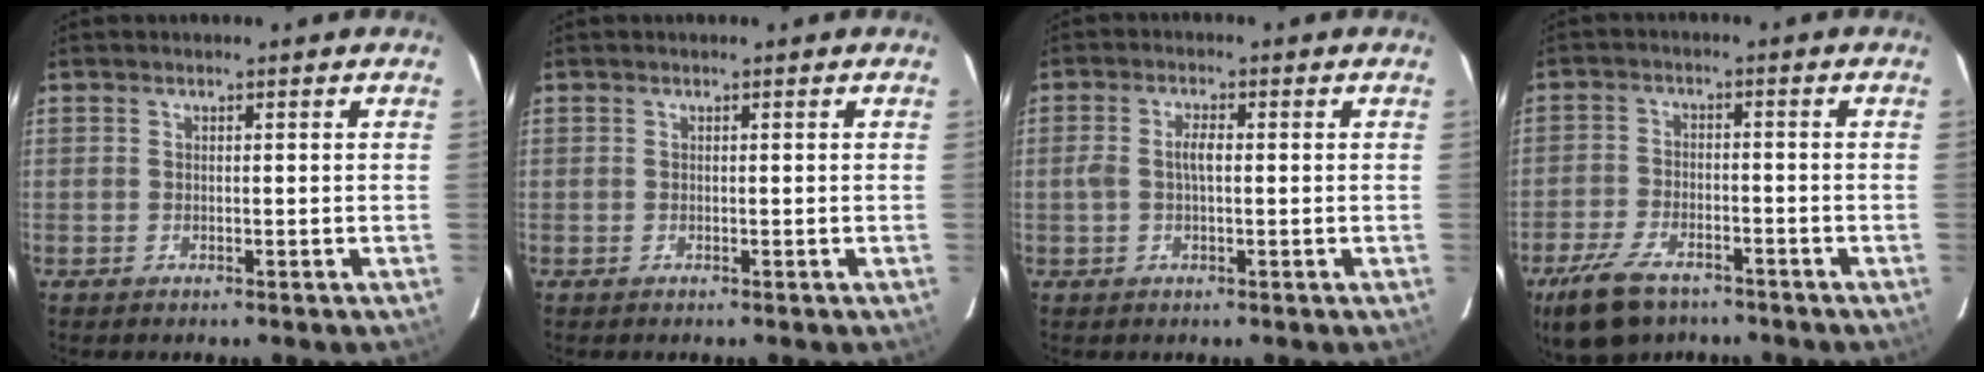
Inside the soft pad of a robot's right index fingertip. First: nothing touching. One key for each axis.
{"total": 0.0}
{"total": 3.3, "fx": -0.1, "fy": 1.2, "fz": 3.0, "tx": -0.060, "ty": 0.006, "tz": -0.001}
{"total": 10.7, "fx": -7.6, "fy": 5.2, "fz": 5.5, "tx": -0.142, "ty": -0.009, "tz": -0.138}